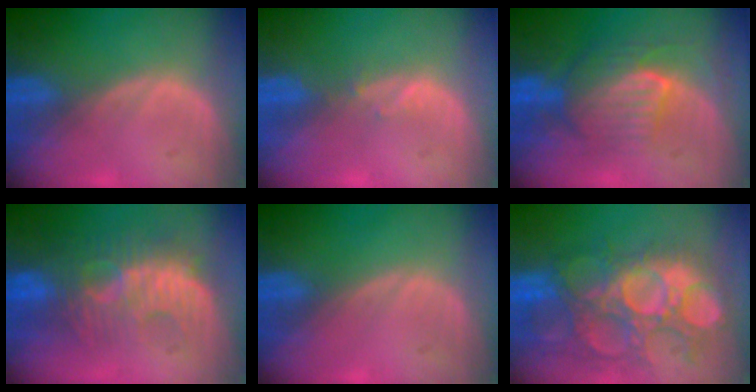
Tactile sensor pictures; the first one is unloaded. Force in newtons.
{"total": 1.1, "press": 1.0, "slide": 0.4}
{"total": 7.7, "press": 7.7, "slide": 0.1}
{"total": 9.0, "press": 8.9, "slide": 1.6}
{"total": 0.0}
{"total": 13.1, "press": 12.1, "slide": 5.0}